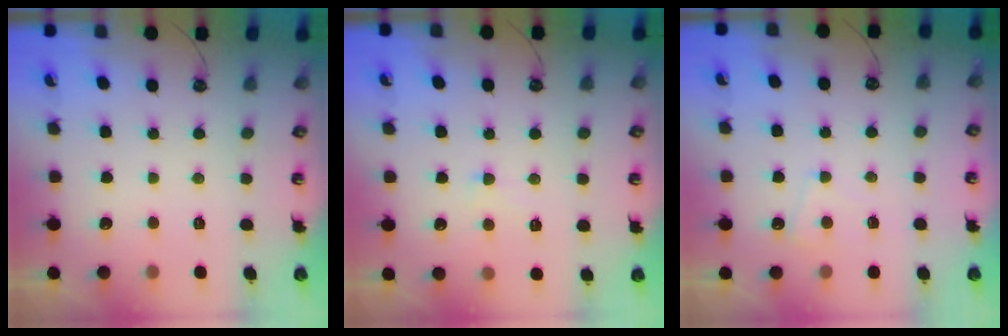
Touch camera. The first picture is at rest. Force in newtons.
{"total": 2.3, "press": 2.2, "slide": 0.6}
{"total": 1.7, "press": 1.6, "slide": 0.4}